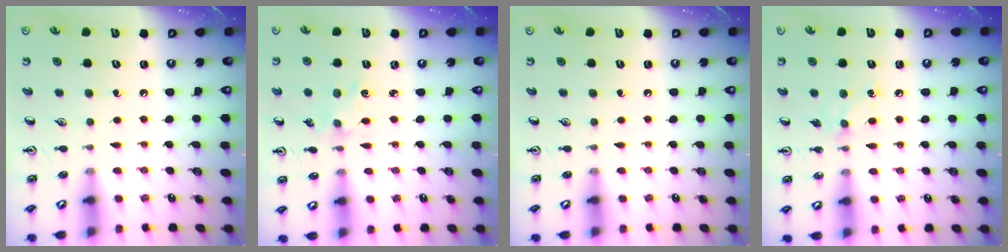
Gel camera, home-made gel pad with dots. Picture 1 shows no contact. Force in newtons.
{"total": 2.5, "press": 2.5, "slide": 0.4}
{"total": 0.0}
{"total": 4.7, "press": 4.7, "slide": 0.7}